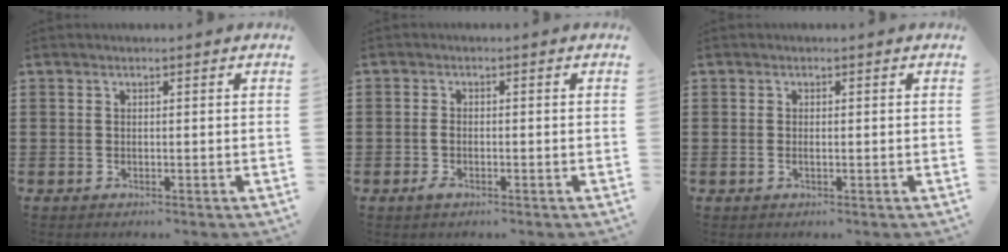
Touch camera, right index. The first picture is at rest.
{"total": 1.5, "force": [-0.6, 0.7, 1.2], "torque": [-0.032, -0.006, -0.012]}
{"total": 0.7, "force": [-0.1, 0.2, 0.7], "torque": [-0.014, -0.001, -0.001]}